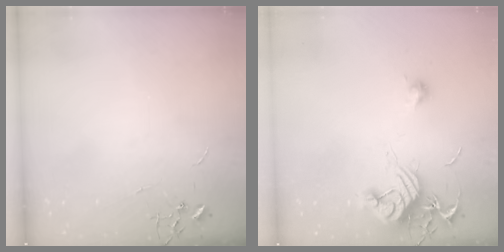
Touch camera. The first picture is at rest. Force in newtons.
{"total": 13.6, "press": 13.6, "slide": 0.8}